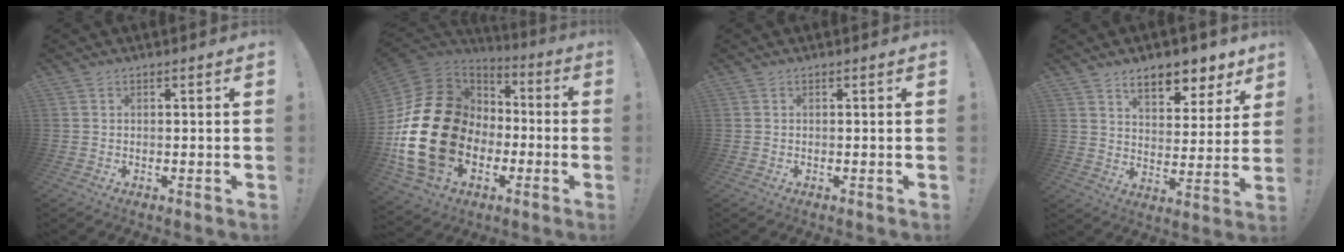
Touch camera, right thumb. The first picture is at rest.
{"total": 27.3, "force": [-3.6, 20.5, 17.6], "torque": [-0.335, 0.017, -0.023]}
{"total": 0.0}
{"total": 10.7, "force": [7.9, 4.9, 5.2], "torque": [-0.065, -0.056, 0.139]}